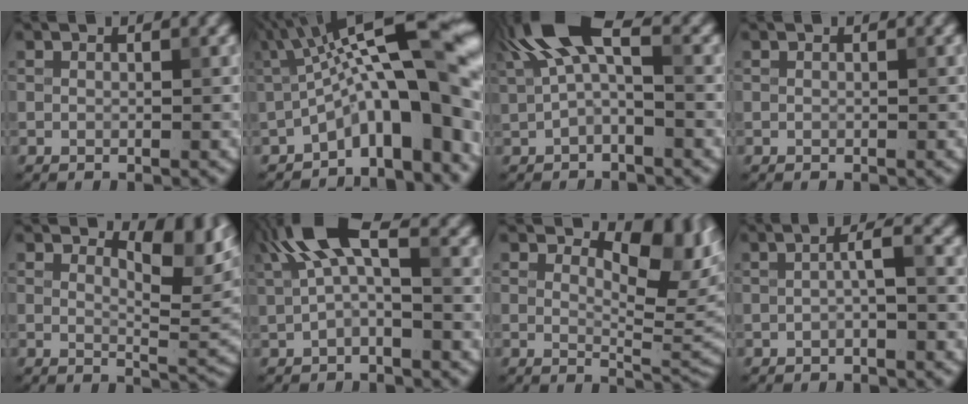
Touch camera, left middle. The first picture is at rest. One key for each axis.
{"total": 13.5, "fx": -0.9, "fy": 3.9, "fz": 12.9, "tx": -0.176, "ty": 0.033, "tz": -0.021}
{"total": 6.7, "fx": 2.1, "fy": 2.9, "fz": 5.7, "tx": -0.112, "ty": 0.018, "tz": 0.030}
{"total": 0.0}
{"total": 5.6, "fx": 3.0, "fy": 1.9, "fz": 4.3, "tx": -0.060, "ty": -0.008, "tz": 0.043}
{"total": 5.9, "fx": 1.8, "fy": 2.3, "fz": 5.1, "tx": -0.099, "ty": 0.014, "tz": 0.025}
{"total": 6.5, "fx": 2.8, "fy": 2.8, "fz": 5.1, "tx": -0.064, "ty": -0.010, "tz": 0.040}
{"total": 1.9, "fx": -0.4, "fy": 0.1, "fz": 1.8, "tx": -0.035, "ty": 0.010, "tz": -0.009}